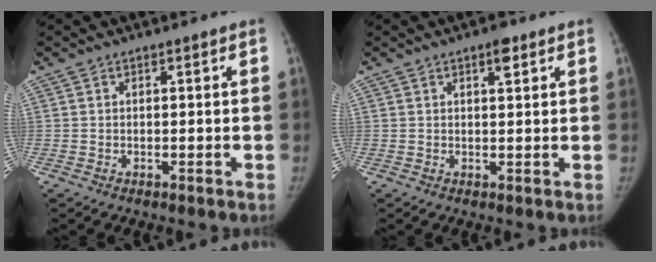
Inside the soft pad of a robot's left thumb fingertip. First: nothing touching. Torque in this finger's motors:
{"motor_torque": [0.08, -0.12, 0.67, -0.45, 0.12]}